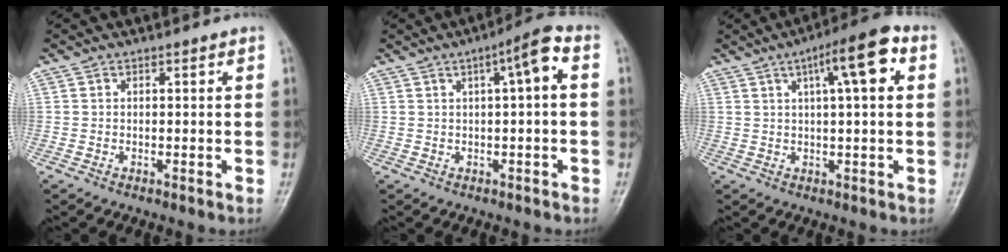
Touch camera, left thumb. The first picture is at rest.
{"total": 5.7, "force": [1.1, 1.0, 5.5], "torque": [-0.082, 0.021, 0.011]}
{"total": 10.5, "force": [3.6, 2.5, 9.5], "torque": [-0.140, 0.015, 0.050]}